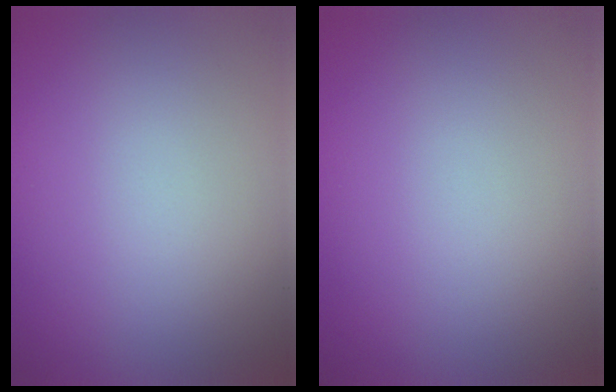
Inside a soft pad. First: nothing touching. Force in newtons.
{"total": 0.0}